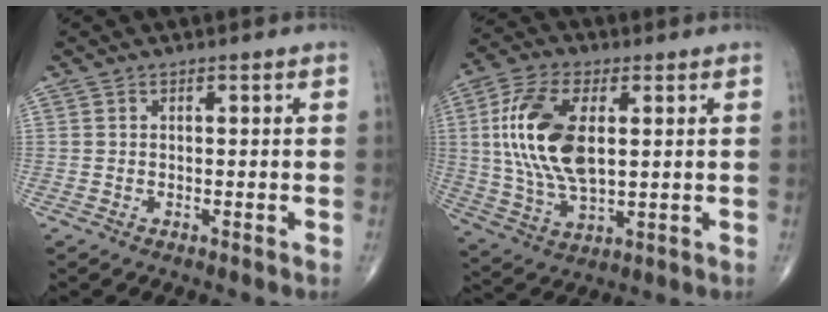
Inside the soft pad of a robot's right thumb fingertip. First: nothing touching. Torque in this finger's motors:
{"motor_torque": [2.31, 2.21, 1.67, 0.05, 0.61]}